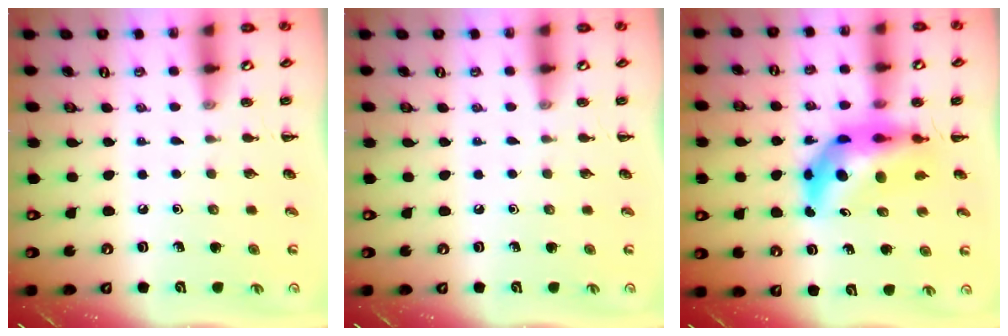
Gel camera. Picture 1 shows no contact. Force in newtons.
{"total": 0.0}
{"total": 9.3, "press": 8.7, "slide": 3.2}